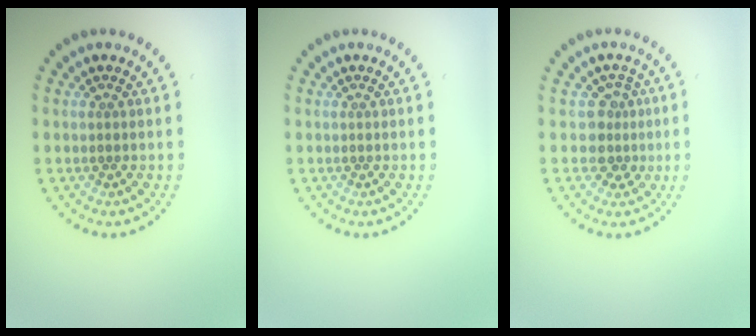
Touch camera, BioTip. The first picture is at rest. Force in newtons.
{"total": 0.0}
{"total": 2.3, "press": 1.7, "slide": 1.5}